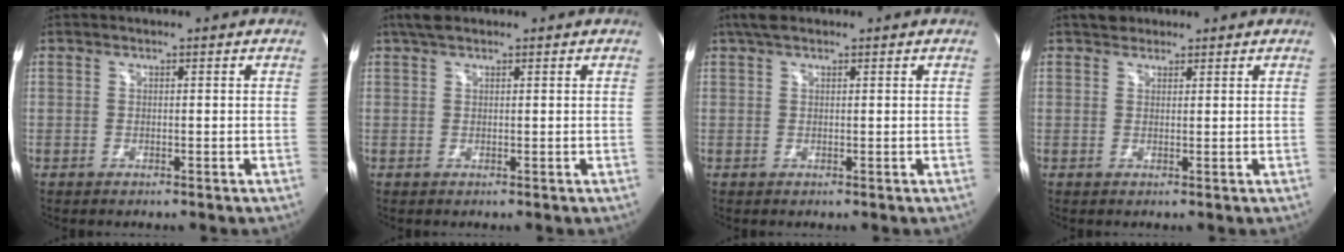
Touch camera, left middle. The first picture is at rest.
{"total": 2.5, "force": [1.8, 0.8, 1.4], "torque": [-0.032, 0.020, 0.035]}
{"total": 2.7, "force": [1.9, 0.9, 1.7], "torque": [-0.038, 0.022, 0.037]}
{"total": 2.1, "force": [1.6, 1.3, 0.4], "torque": [-0.007, 0.014, 0.024]}